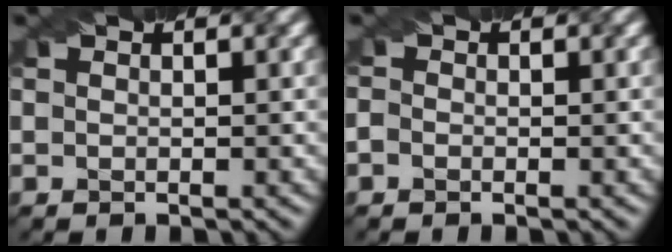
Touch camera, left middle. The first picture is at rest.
{"total": 0.7, "force": [-0.6, 0.3, 0.2], "torque": [-0.011, 0.005, -0.009]}